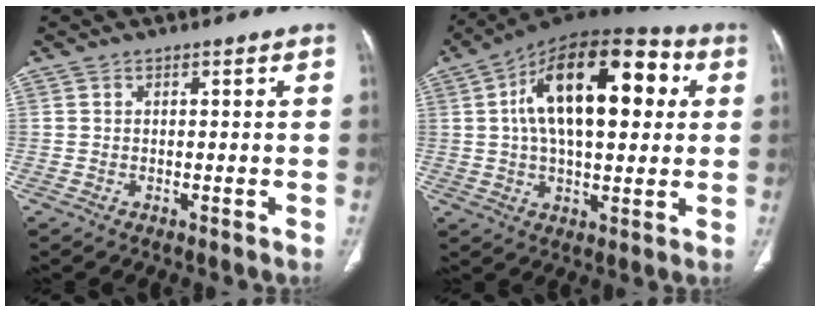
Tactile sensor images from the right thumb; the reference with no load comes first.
{"total": 23.3, "force": [5.2, 11.4, 19.7], "torque": [-0.292, 0.022, 0.071]}